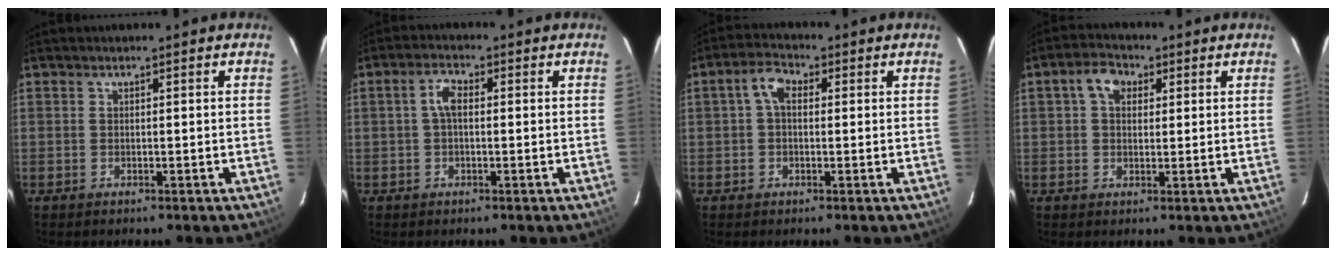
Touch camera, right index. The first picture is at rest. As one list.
[{"total": 3.1, "force": [0.1, 1.6, 2.7], "torque": [-0.056, 0.011, 0.003]}, {"total": 4.0, "force": [0.5, 2.6, 3.0], "torque": [-0.058, 0.018, 0.009]}, {"total": 4.7, "force": [1.5, 3.5, 2.9], "torque": [-0.051, 0.020, 0.026]}]